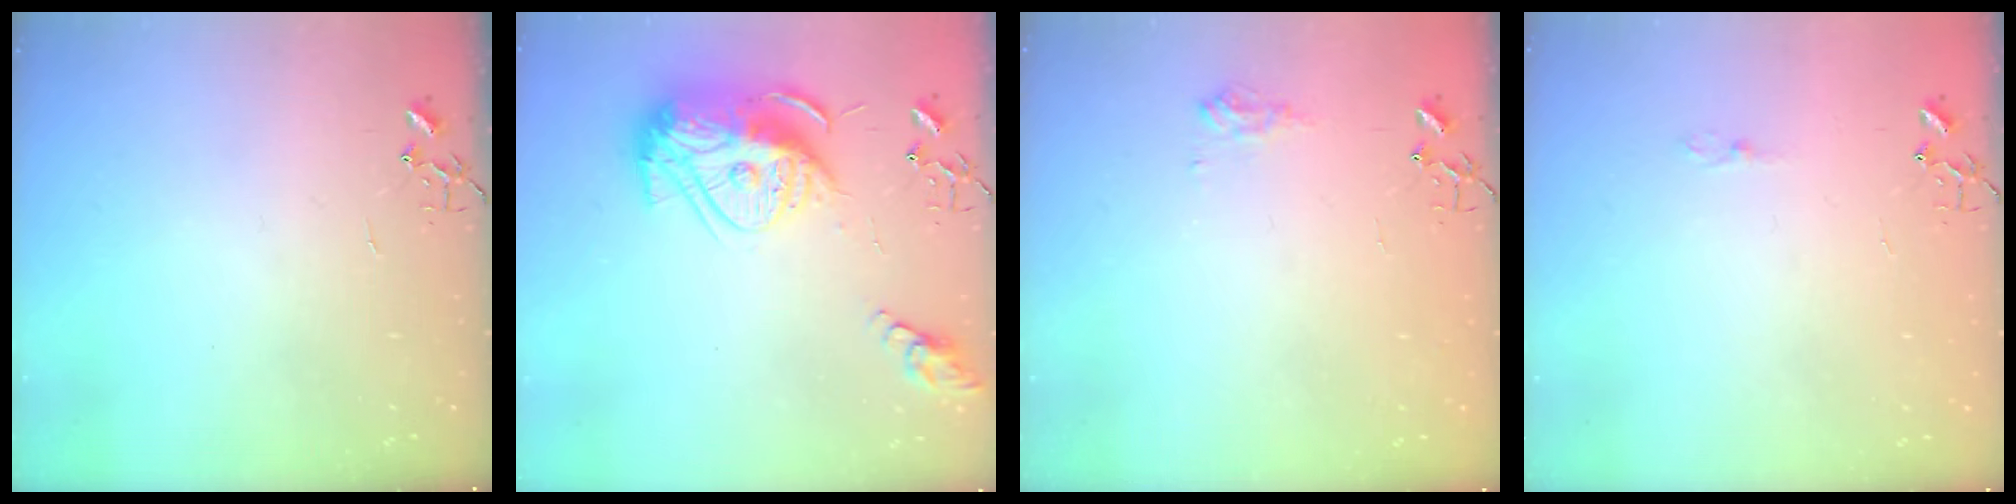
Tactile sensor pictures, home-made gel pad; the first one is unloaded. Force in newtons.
{"total": 16.7, "press": 16.6, "slide": 1.8}
{"total": 7.5, "press": 7.5, "slide": 0.3}
{"total": 2.7, "press": 2.7, "slide": 0.4}